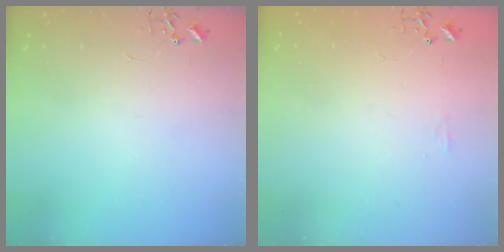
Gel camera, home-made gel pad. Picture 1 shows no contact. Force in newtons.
{"total": 4.5, "press": 4.4, "slide": 0.7}